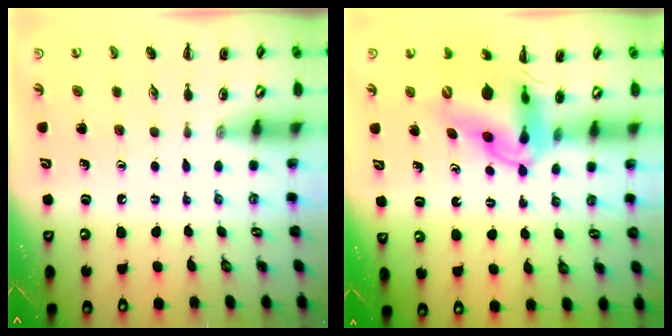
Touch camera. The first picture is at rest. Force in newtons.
{"total": 12.3, "press": 11.8, "slide": 3.4}